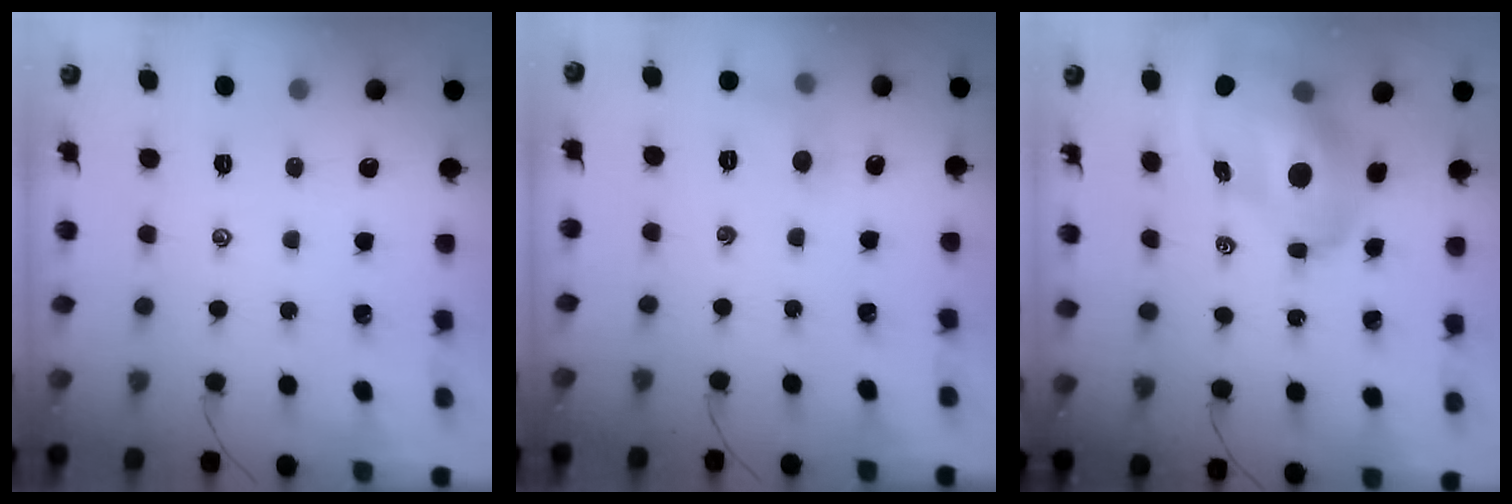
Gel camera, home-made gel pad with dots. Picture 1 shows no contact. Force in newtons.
{"total": 5.5, "press": 5.3, "slide": 1.4}
{"total": 15.9, "press": 15.1, "slide": 4.7}